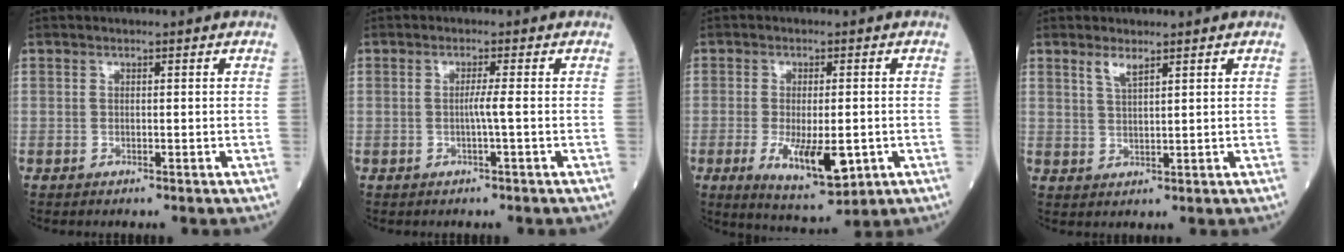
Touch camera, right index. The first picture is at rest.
{"total": 1.7, "force": [-0.3, -0.6, 1.6], "torque": [-0.030, -0.001, -0.008]}
{"total": 9.6, "force": [-2.6, 2.9, 8.7], "torque": [-0.141, -0.021, -0.033]}
{"total": 2.5, "force": [1.8, 0.3, 1.7], "torque": [-0.036, -0.003, 0.038]}